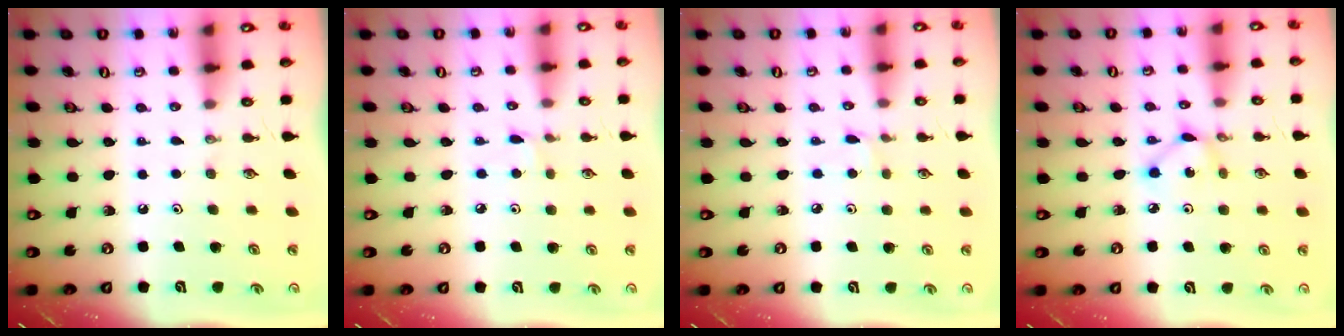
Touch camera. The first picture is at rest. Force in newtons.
{"total": 2.3, "press": 2.3, "slide": 0.3}
{"total": 2.3, "press": 2.3, "slide": 0.3}
{"total": 3.7, "press": 3.7, "slide": 0.2}